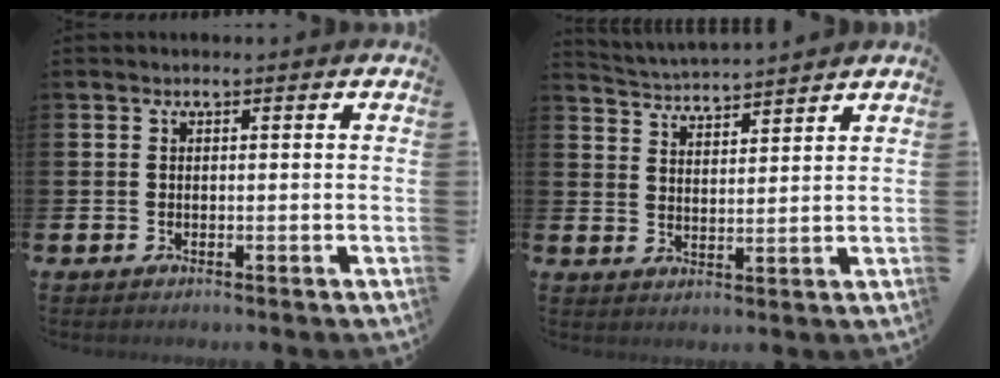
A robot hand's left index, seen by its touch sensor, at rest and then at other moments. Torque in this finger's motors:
{"motor_torque": [0.53, -0.80, 0.25, 0.10]}